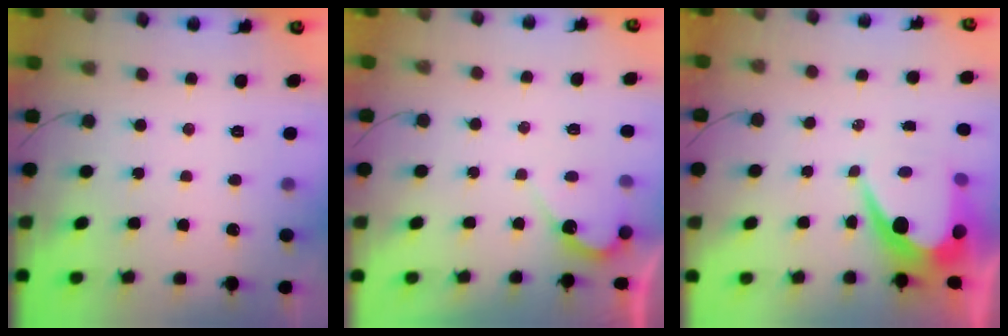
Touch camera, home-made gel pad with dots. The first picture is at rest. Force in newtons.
{"total": 4.5, "press": 4.5, "slide": 0.3}
{"total": 8.2, "press": 8.2, "slide": 0.5}